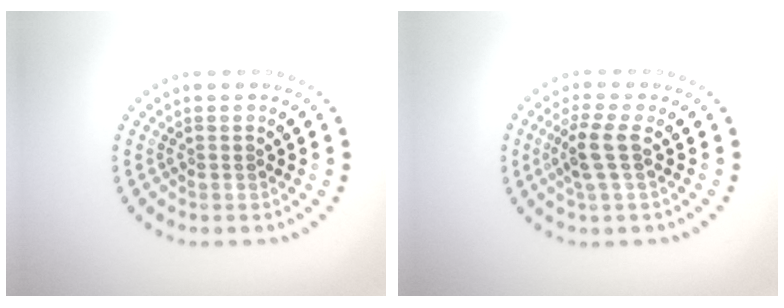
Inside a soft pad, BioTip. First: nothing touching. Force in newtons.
{"total": 2.7, "press": 2.1, "slide": 1.6}